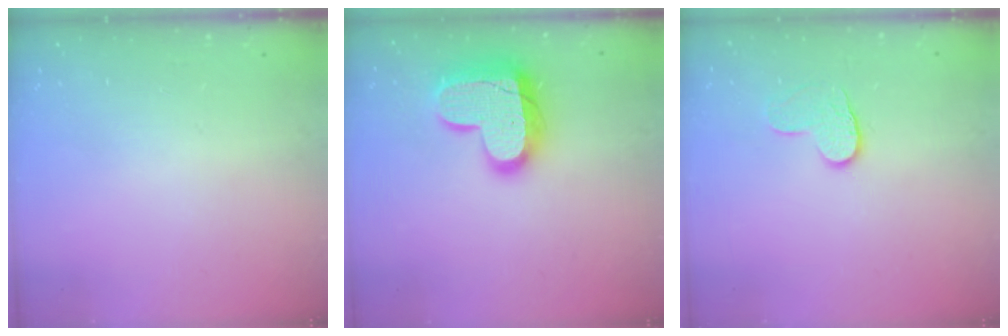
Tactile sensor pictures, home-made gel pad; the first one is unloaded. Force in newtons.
{"total": 18.0, "press": 17.9, "slide": 1.3}
{"total": 6.9, "press": 6.8, "slide": 0.5}